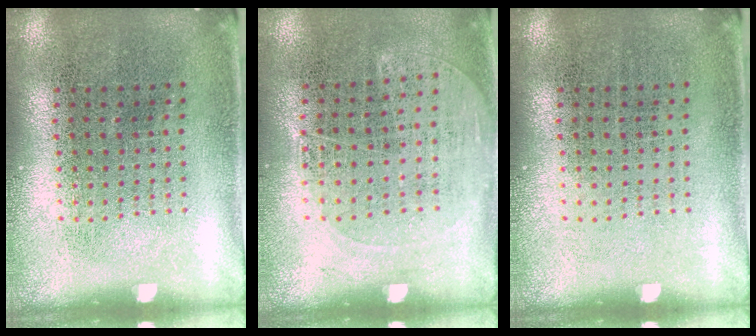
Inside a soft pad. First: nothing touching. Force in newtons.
{"total": 1.3, "press": 1.0, "slide": 0.7}
{"total": 0.0}